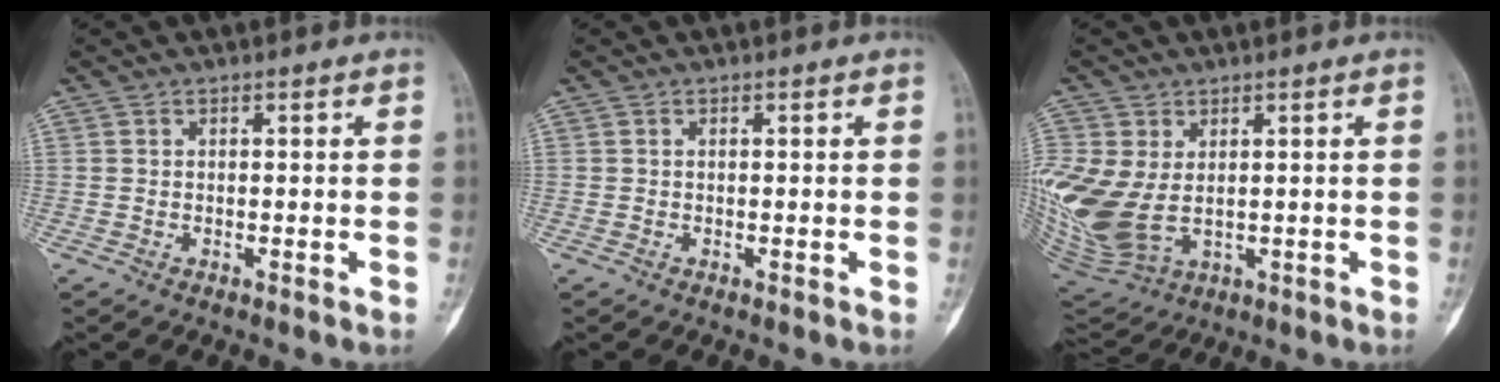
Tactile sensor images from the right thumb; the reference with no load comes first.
{"total": 0.0}
{"total": 15.6, "force": [0.6, 10.8, 11.2], "torque": [-0.279, -0.017, 0.037]}